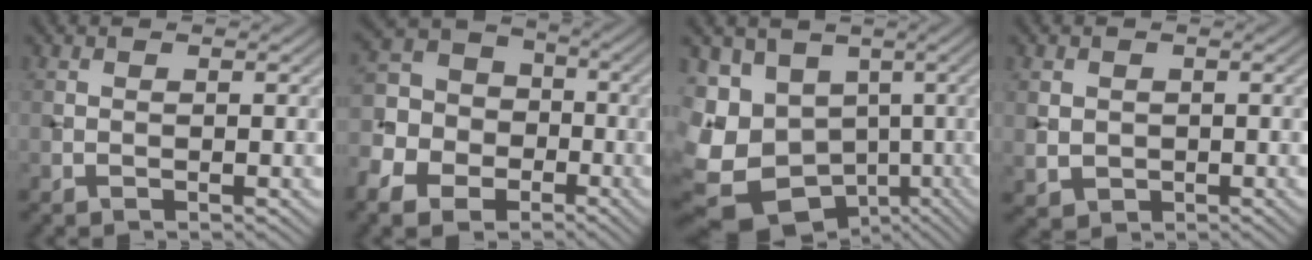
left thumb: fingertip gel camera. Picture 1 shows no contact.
{"total": 11.1, "force": [-5.8, 8.2, 4.8], "torque": [-0.131, -0.034, -0.126]}
{"total": 15.6, "force": [-5.9, 12.5, 7.2], "torque": [-0.221, -0.044, -0.075]}
{"total": 2.2, "force": [0.1, 2.1, 0.7], "torque": [-0.027, -0.009, 0.006]}